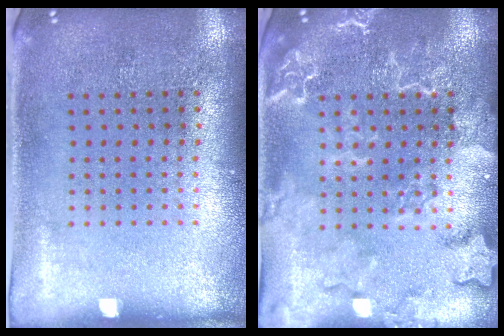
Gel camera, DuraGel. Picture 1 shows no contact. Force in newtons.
{"total": 2.5, "press": 2.4, "slide": 0.4}